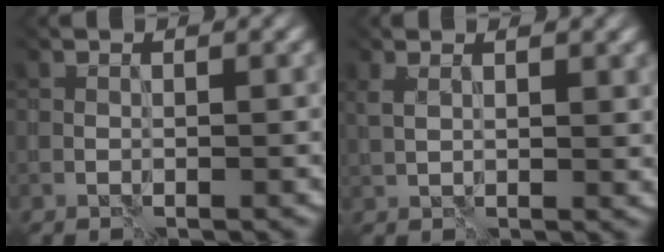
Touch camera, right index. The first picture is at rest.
{"total": 2.3, "force": [1.5, 0.8, 1.6], "torque": [-0.026, 0.003, 0.028]}